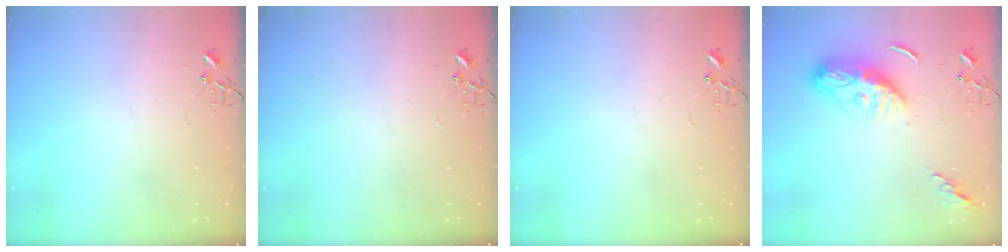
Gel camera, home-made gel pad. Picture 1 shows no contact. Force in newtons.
{"total": 0.0}
{"total": 0.0}
{"total": 11.6, "press": 11.6, "slide": 1.0}